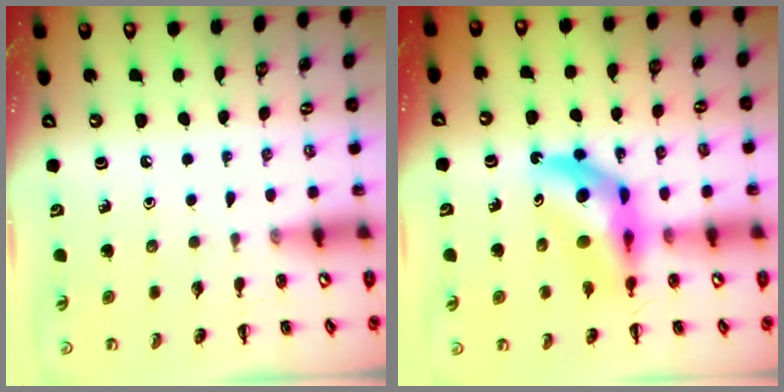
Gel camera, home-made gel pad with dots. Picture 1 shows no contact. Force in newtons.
{"total": 10.3, "press": 9.8, "slide": 3.2}